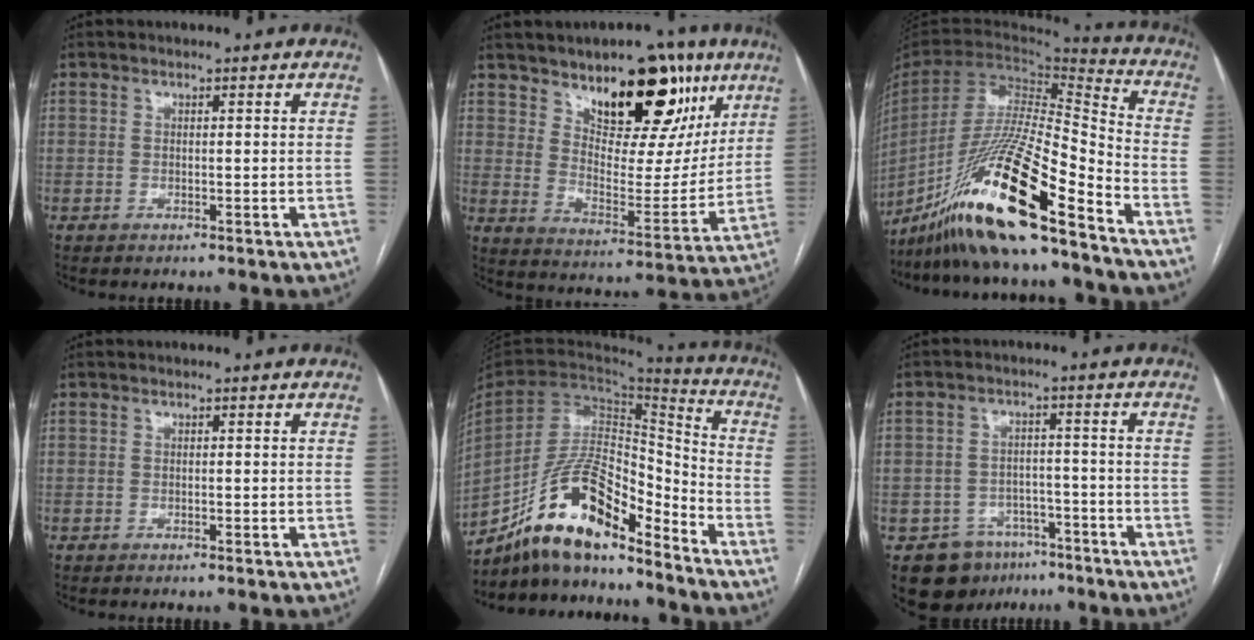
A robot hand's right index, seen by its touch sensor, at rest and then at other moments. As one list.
[{"total": 18.4, "force": [11.1, 8.0, 12.4], "torque": [-0.152, -0.002, 0.174]}, {"total": 22.7, "force": [-15.9, 1.0, 16.2], "torque": [-0.321, -0.037, -0.295]}, {"total": 0.0}, {"total": 15.8, "force": [-12.3, 4.2, 8.9], "torque": [-0.168, 0.028, -0.224]}, {"total": 8.7, "force": [-5.6, 6.5, 1.7], "torque": [-0.023, 0.018, -0.077]}]